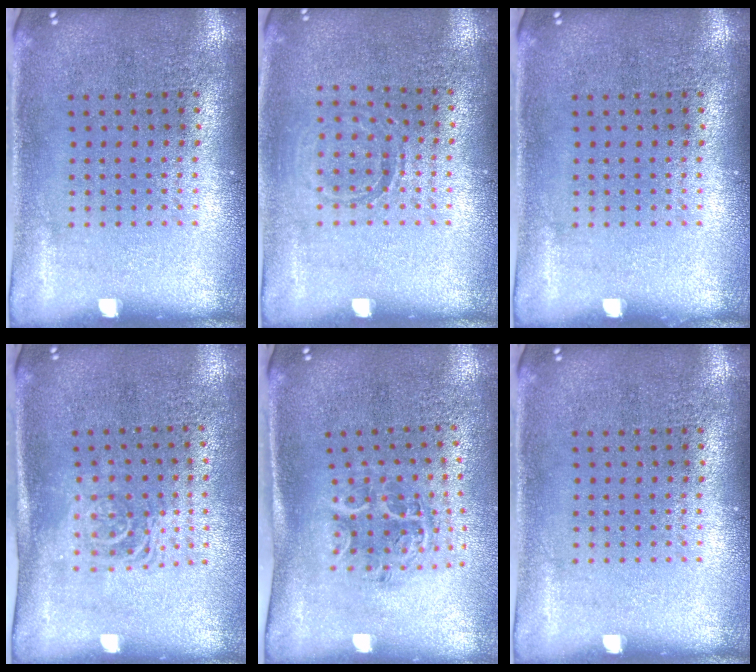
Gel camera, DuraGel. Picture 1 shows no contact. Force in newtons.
{"total": 0.8, "press": 0.8, "slide": 0.3}
{"total": 0.0}
{"total": 1.6, "press": 1.3, "slide": 1.0}
{"total": 1.1, "press": 1.1, "slide": 0.2}
{"total": 0.0}